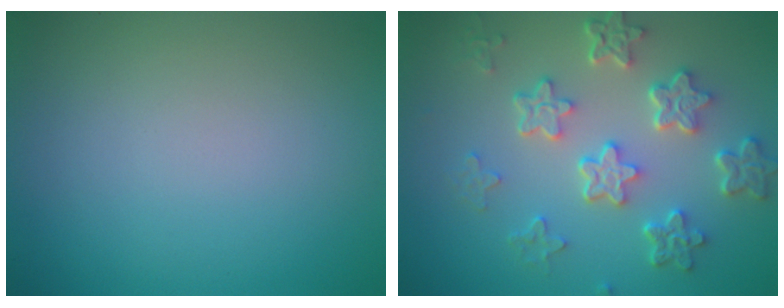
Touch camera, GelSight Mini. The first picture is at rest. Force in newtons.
{"total": 5.4, "press": 4.1, "slide": 3.5}